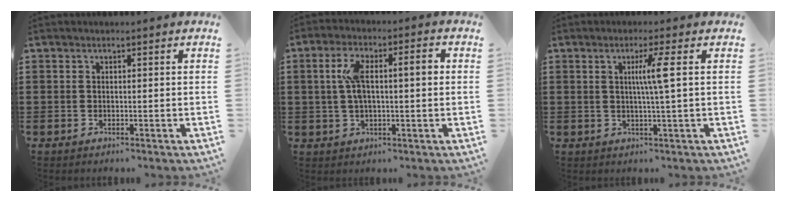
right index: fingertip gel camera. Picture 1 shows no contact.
{"total": 7.0, "force": [0.9, 2.3, 6.5], "torque": [-0.117, 0.008, 0.010]}
{"total": 4.4, "force": [0.8, -0.8, 4.3], "torque": [-0.082, -0.006, 0.006]}